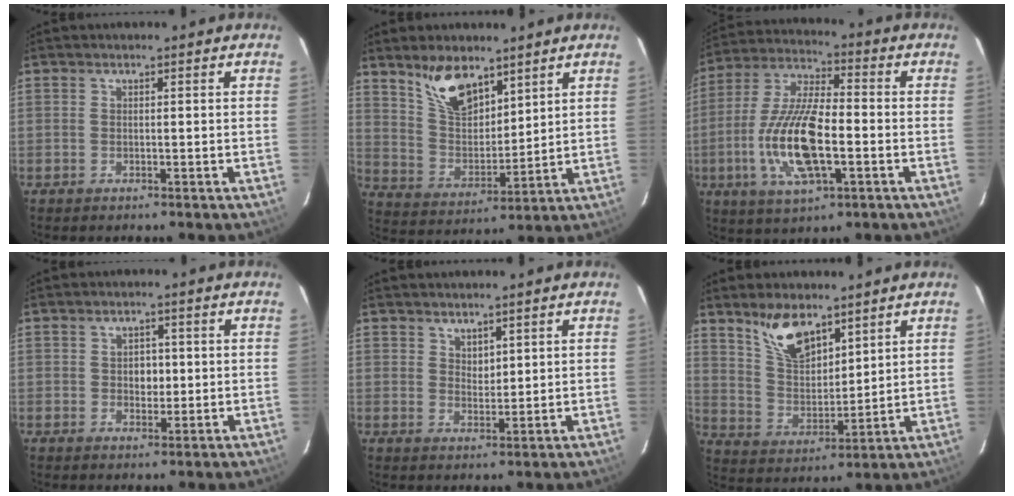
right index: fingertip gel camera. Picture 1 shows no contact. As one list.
[{"total": 10.9, "force": [7.7, 4.9, 6.0], "torque": [-0.111, 0.006, 0.156]}, {"total": 16.0, "force": [-4.0, 5.6, 14.5], "torque": [-0.305, -0.007, -0.076]}, {"total": 3.0, "force": [0.1, 2.5, 1.7], "torque": [-0.025, 0.006, 0.001]}, {"total": 2.5, "force": [2.0, 1.3, 0.8], "torque": [-0.009, 0.000, 0.037]}, {"total": 10.4, "force": [7.3, 4.6, 5.8], "torque": [-0.107, 0.007, 0.148]}]